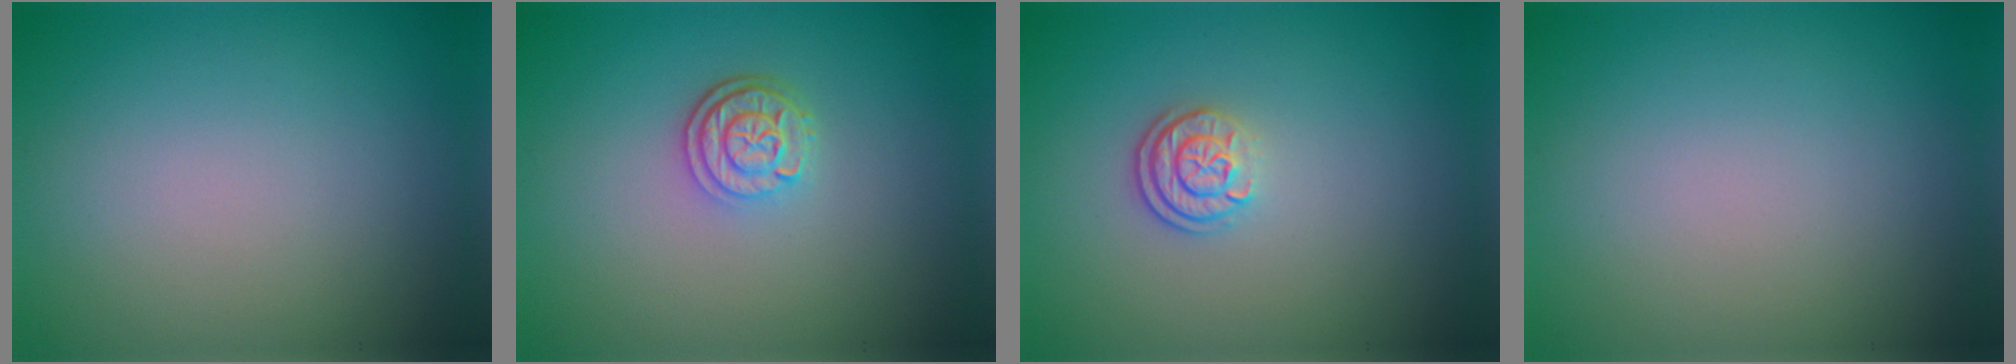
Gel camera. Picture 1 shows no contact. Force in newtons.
{"total": 2.8, "press": 2.3, "slide": 1.6}
{"total": 2.5, "press": 2.0, "slide": 1.5}
{"total": 0.0}